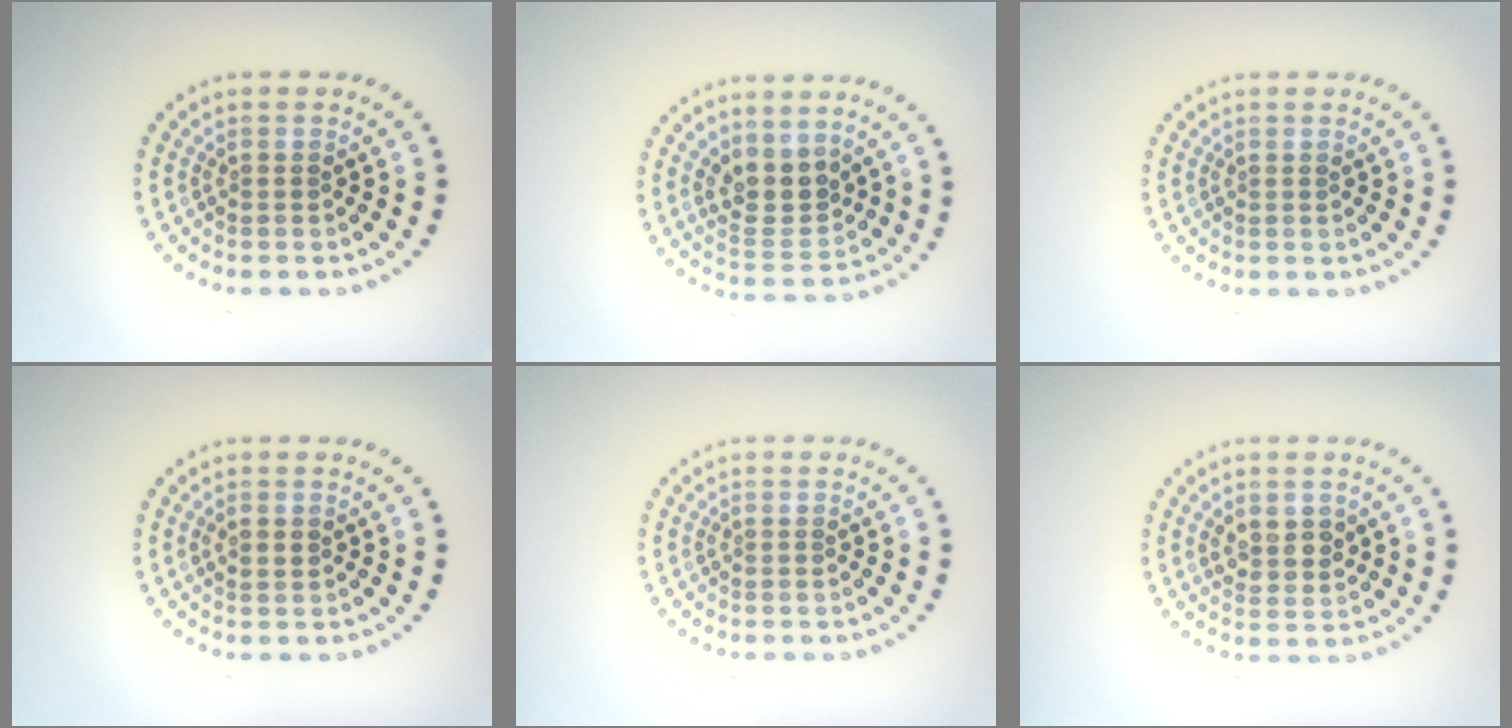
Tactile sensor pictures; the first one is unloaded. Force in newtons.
{"total": 3.4, "press": 3.0, "slide": 1.6}
{"total": 0.0}
{"total": 1.4, "press": 1.4, "slide": 0.0}
{"total": 0.0}
{"total": 2.2, "press": 2.1, "slide": 0.7}